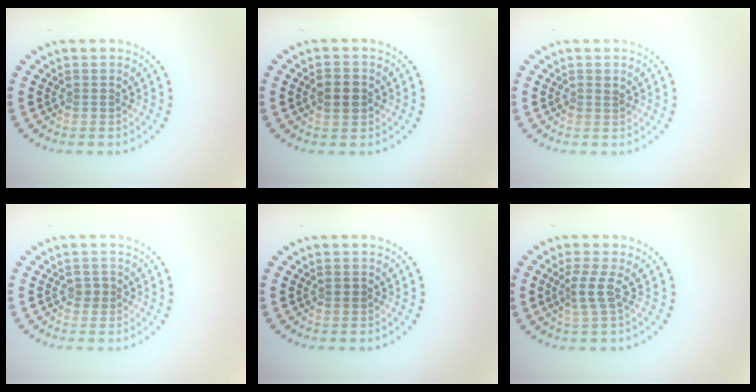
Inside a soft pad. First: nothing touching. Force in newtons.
{"total": 2.5, "press": 2.4, "slide": 0.2}
{"total": 0.6, "press": 0.6, "slide": 0.2}
{"total": 1.1, "press": 1.1, "slide": 0.2}
{"total": 0.8, "press": 0.7, "slide": 0.2}
{"total": 2.2, "press": 1.5, "slide": 1.5}